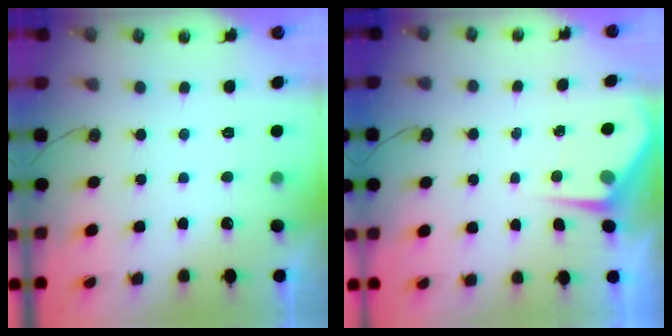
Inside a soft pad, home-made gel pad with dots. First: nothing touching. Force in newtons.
{"total": 4.6, "press": 4.6, "slide": 0.3}